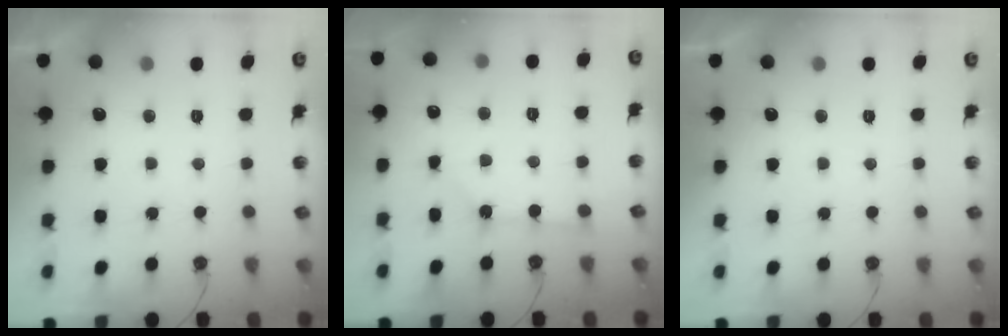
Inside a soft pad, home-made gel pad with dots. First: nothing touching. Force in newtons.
{"total": 2.3, "press": 2.2, "slide": 0.3}
{"total": 0.0}